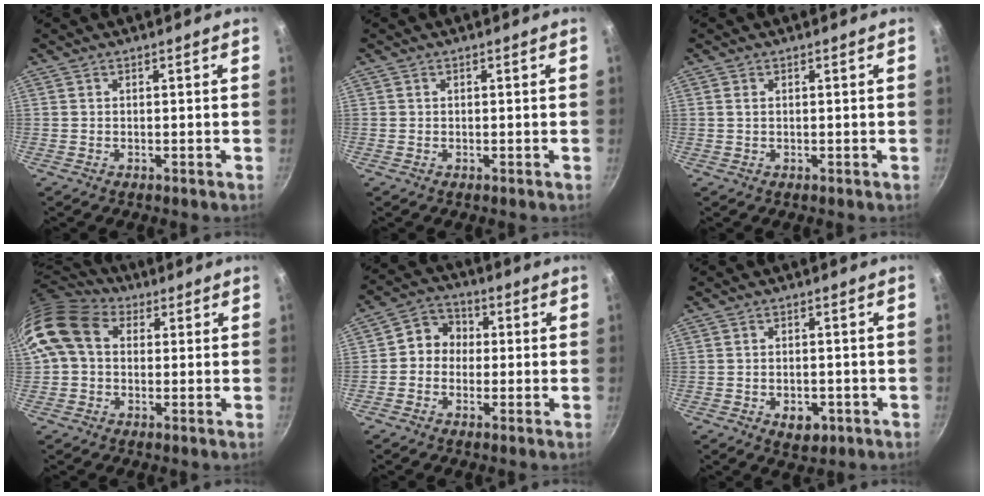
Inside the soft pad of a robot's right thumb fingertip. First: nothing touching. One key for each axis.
{"total": 0.0}
{"total": 0.7, "fx": 0.2, "fy": 0.4, "fz": 0.5, "tx": -0.010, "ty": 0.001, "tz": 0.004}
{"total": 12.9, "fx": 2.4, "fy": 9.8, "fz": 8.0, "tx": -0.142, "ty": 0.027, "tz": 0.026}
{"total": 6.4, "fx": -0.1, "fy": 5.8, "fz": 2.8, "tx": -0.011, "ty": 0.019, "tz": -0.022}
{"total": 4.6, "fx": -1.9, "fy": 2.9, "fz": 3.0, "tx": -0.033, "ty": 0.006, "tz": -0.017}